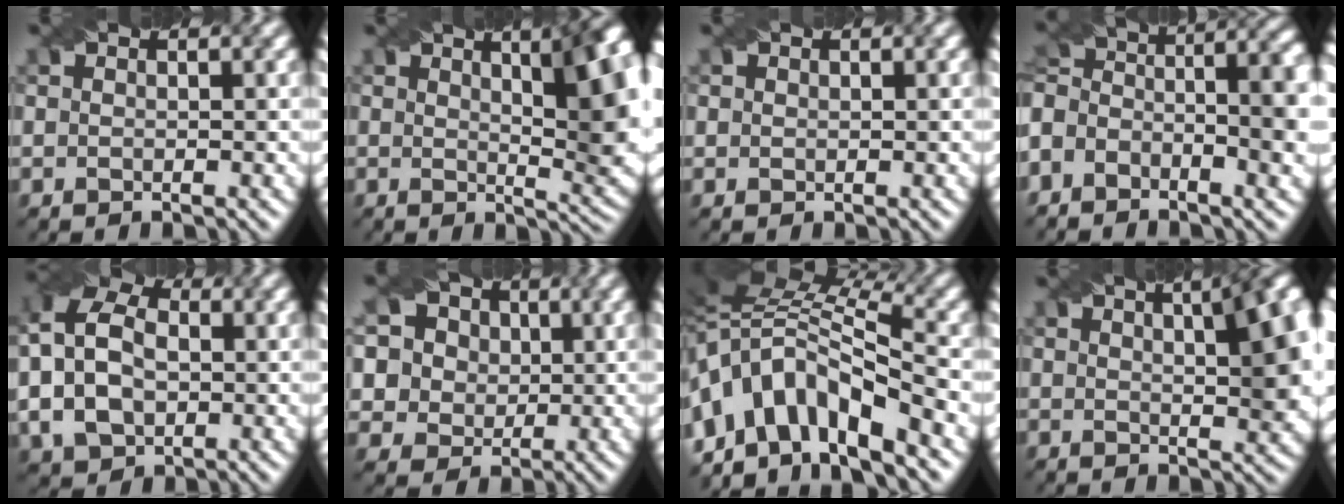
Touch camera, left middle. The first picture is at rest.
{"total": 12.9, "force": [4.0, 5.3, 11.1], "torque": [-0.083, 0.020, 0.050]}
{"total": 0.6, "force": [0.4, 0.5, 0.1], "torque": [-0.001, 0.000, 0.005]}
{"total": 10.2, "force": [-3.3, 6.0, 7.6], "torque": [-0.127, 0.003, -0.068]}
{"total": 10.8, "force": [1.0, 7.6, 7.6], "torque": [-0.164, 0.016, 0.016]}
{"total": 9.7, "force": [4.1, 7.9, 3.9], "torque": [-0.077, 0.021, 0.053]}
{"total": 10.0, "force": [-3.6, 5.0, 7.9], "torque": [-0.129, 0.024, -0.078]}
{"total": 8.6, "force": [2.6, 3.1, 7.6], "torque": [-0.066, 0.023, 0.029]}